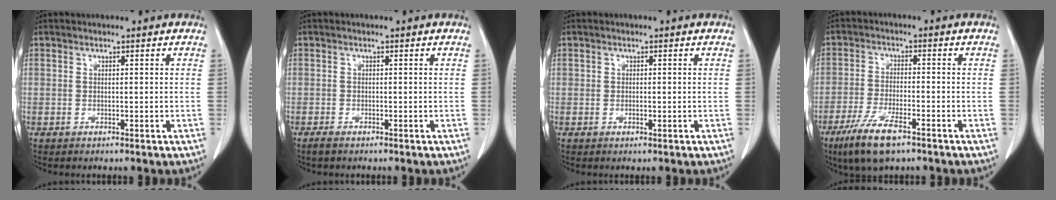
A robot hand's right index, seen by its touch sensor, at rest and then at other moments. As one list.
[{"total": 1.1, "force": [-0.9, 0.3, 0.6], "torque": [-0.015, -0.002, -0.013]}, {"total": 0.7, "force": [-0.2, 0.3, 0.6], "torque": [-0.012, -0.002, -0.002]}, {"total": 8.5, "force": [-5.4, 1.8, 6.3], "torque": [-0.126, -0.018, -0.093]}]